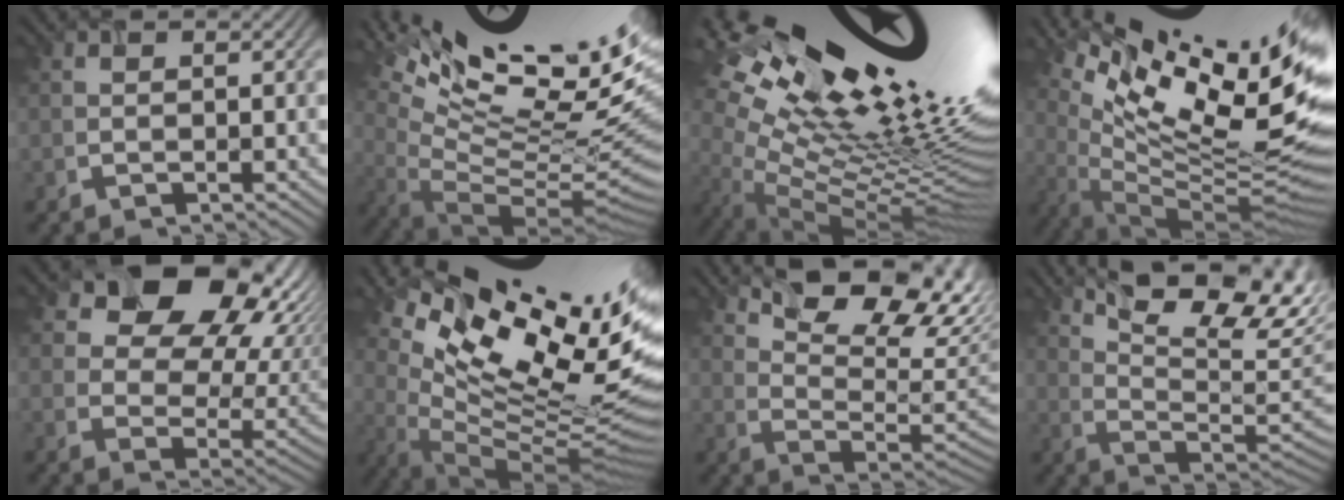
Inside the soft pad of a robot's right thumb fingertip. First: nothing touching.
{"total": 16.7, "force": [8.5, 5.3, 13.4], "torque": [-0.215, 0.003, 0.159]}
{"total": 18.8, "force": [8.3, 6.2, 15.7], "torque": [-0.275, 0.024, 0.130]}
{"total": 15.7, "force": [6.6, 5.2, 13.2], "torque": [-0.216, 0.002, 0.124]}
{"total": 15.4, "force": [7.7, 10.0, 8.8], "torque": [-0.145, 0.004, 0.127]}
{"total": 16.8, "force": [7.5, 6.9, 13.4], "torque": [-0.203, 0.007, 0.141]}
{"total": 14.1, "force": [6.1, 6.8, 10.7], "torque": [-0.166, 0.004, 0.087]}
{"total": 14.9, "force": [7.3, 6.0, 11.5], "torque": [-0.192, 0.011, 0.110]}